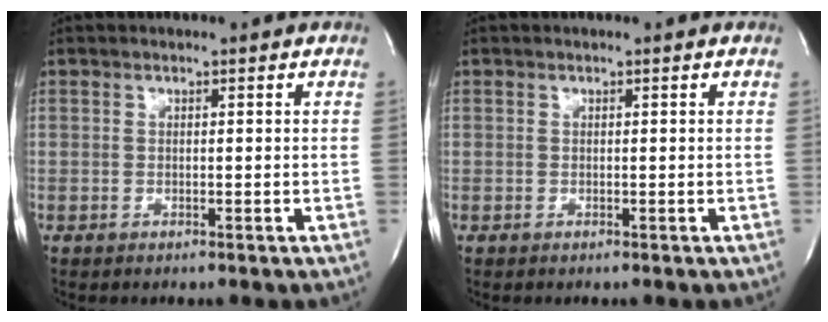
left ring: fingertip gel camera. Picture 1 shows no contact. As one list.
[{"total": 0.0}]